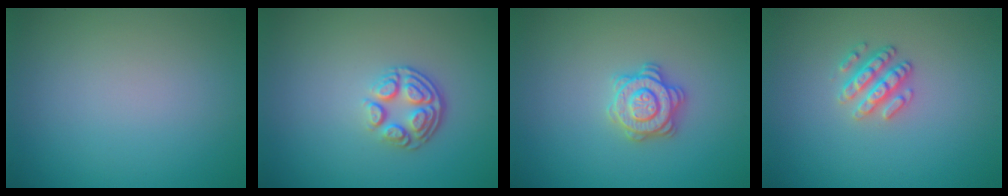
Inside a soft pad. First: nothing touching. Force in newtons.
{"total": 3.7, "press": 2.6, "slide": 2.6}
{"total": 2.8, "press": 2.8, "slide": 0.2}
{"total": 2.5, "press": 2.4, "slide": 0.7}